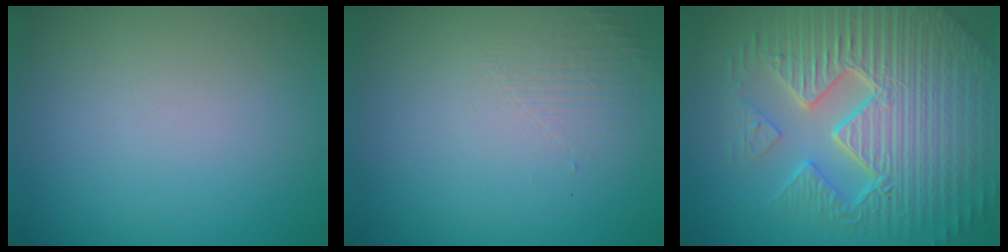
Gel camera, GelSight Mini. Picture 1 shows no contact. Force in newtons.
{"total": 1.3, "press": 0.1, "slide": 1.3}
{"total": 11.1, "press": 7.2, "slide": 8.5}